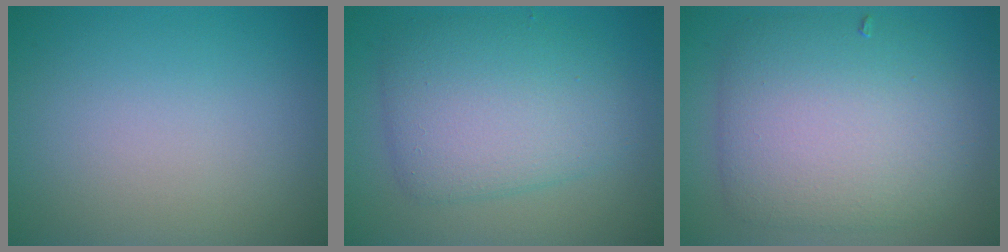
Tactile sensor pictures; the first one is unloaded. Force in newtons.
{"total": 6.1, "press": 6.1, "slide": 0.1}
{"total": 7.9, "press": 7.9, "slide": 0.3}